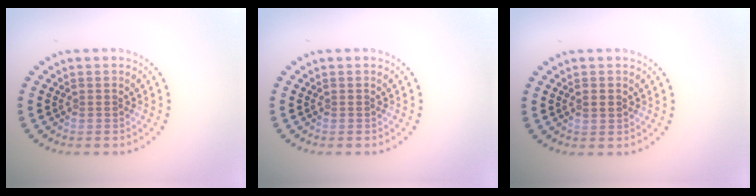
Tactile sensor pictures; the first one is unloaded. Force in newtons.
{"total": 0.0}
{"total": 1.2, "press": 1.2, "slide": 0.2}